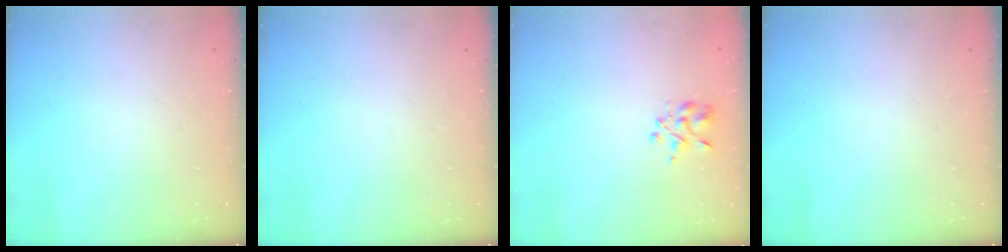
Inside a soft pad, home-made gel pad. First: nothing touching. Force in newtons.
{"total": 0.0}
{"total": 3.2, "press": 3.0, "slide": 1.1}
{"total": 0.0}